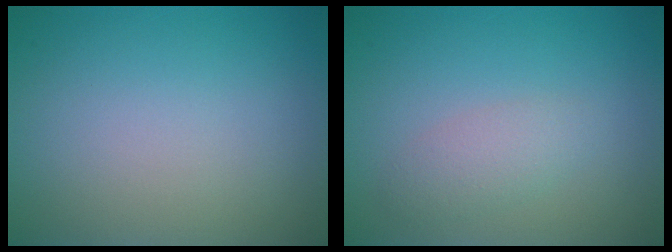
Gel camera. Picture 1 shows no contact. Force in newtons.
{"total": 1.9, "press": 1.9, "slide": 0.1}